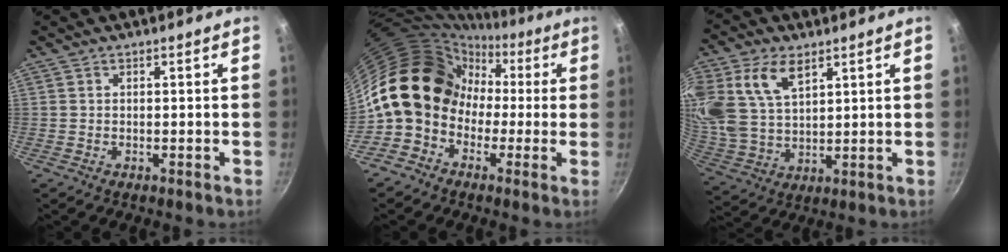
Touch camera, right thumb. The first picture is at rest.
{"total": 17.0, "force": [-1.3, 14.2, 9.4], "torque": [-0.112, 0.062, -0.036]}
{"total": 16.2, "force": [7.3, 9.9, 10.6], "torque": [-0.224, -0.013, 0.154]}